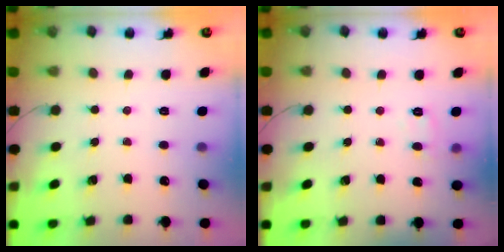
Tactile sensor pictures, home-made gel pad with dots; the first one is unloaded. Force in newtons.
{"total": 5.7, "press": 5.6, "slide": 1.4}